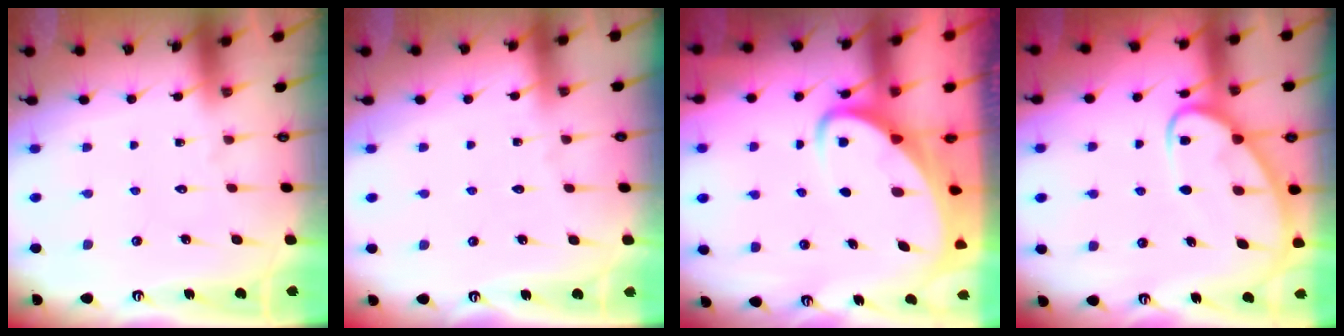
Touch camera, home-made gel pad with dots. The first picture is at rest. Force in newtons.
{"total": 1.8, "press": 1.7, "slide": 0.2}
{"total": 5.1, "press": 5.1, "slide": 0.5}
{"total": 8.9, "press": 8.9, "slide": 1.0}